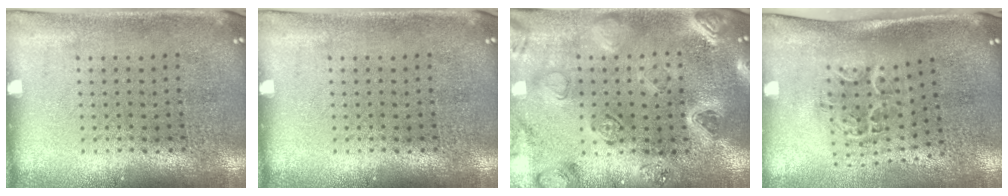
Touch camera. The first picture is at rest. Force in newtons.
{"total": 0.0}
{"total": 2.2, "press": 2.2, "slide": 0.3}
{"total": 1.3, "press": 1.2, "slide": 0.4}